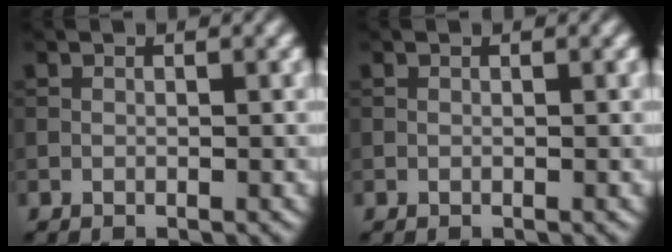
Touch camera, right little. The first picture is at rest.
{"total": 0.0}